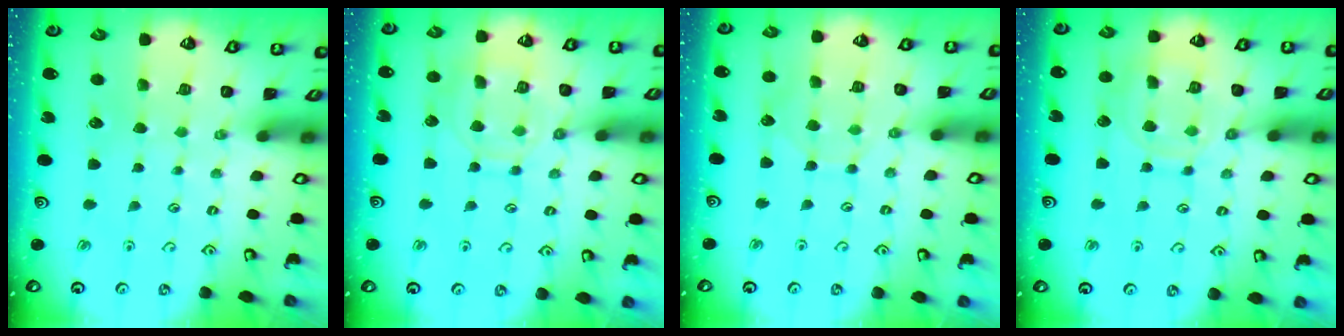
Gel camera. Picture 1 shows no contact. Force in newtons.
{"total": 10.9, "press": 10.9, "slide": 0.9}
{"total": 6.1, "press": 6.1, "slide": 0.6}
{"total": 11.5, "press": 11.4, "slide": 1.0}